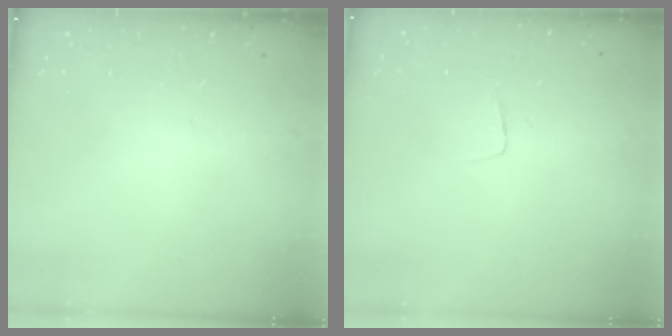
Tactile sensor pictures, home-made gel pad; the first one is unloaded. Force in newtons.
{"total": 3.5, "press": 3.5, "slide": 0.2}